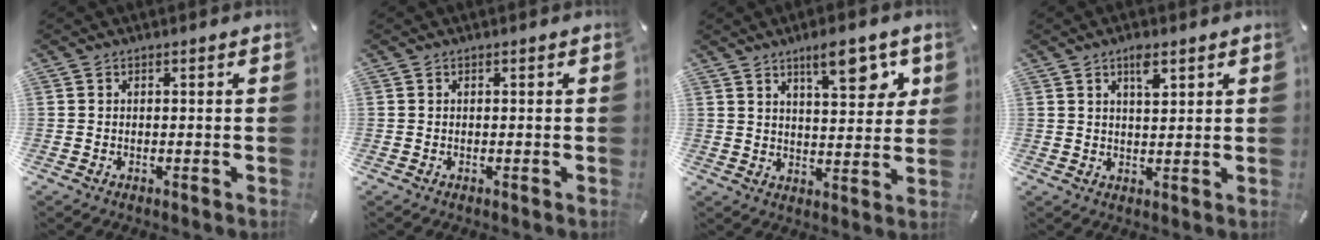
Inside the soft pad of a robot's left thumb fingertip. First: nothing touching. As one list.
[{"total": 0.0}, {"total": 10.3, "force": [6.3, 3.8, 7.2], "torque": [-0.090, -0.036, 0.099]}, {"total": 4.4, "force": [2.5, 1.8, 3.2], "torque": [-0.045, -0.006, 0.038]}]